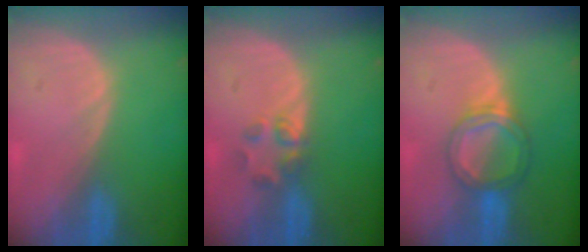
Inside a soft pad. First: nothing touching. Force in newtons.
{"total": 2.7, "press": 2.6, "slide": 0.9}
{"total": 5.4, "press": 5.2, "slide": 1.7}